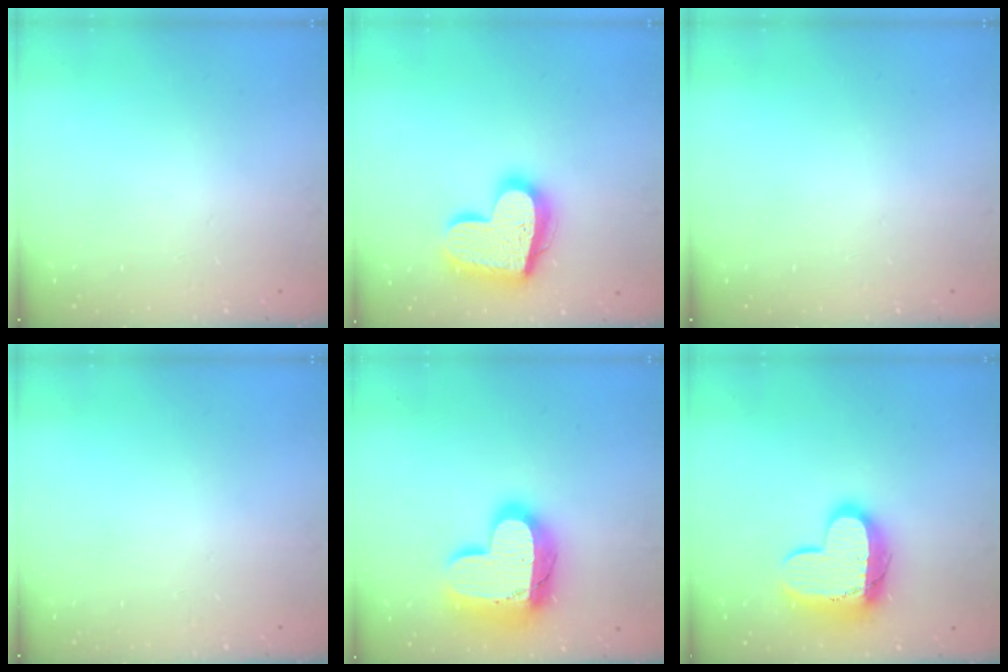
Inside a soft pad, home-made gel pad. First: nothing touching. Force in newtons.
{"total": 20.1, "press": 20.0, "slide": 1.7}
{"total": 0.0}
{"total": 0.0}
{"total": 20.0, "press": 20.0, "slide": 1.6}
{"total": 14.3, "press": 14.3, "slide": 1.2}